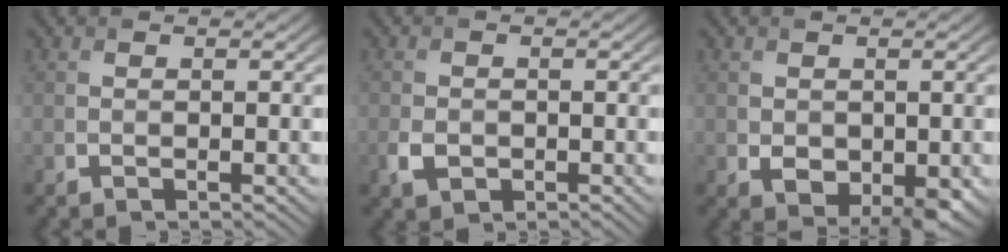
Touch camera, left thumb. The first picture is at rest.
{"total": 2.6, "force": [-0.9, 2.0, 1.4], "torque": [-0.036, -0.010, -0.020]}
{"total": 3.8, "force": [-0.6, 2.7, 2.6], "torque": [-0.048, -0.020, -0.003]}